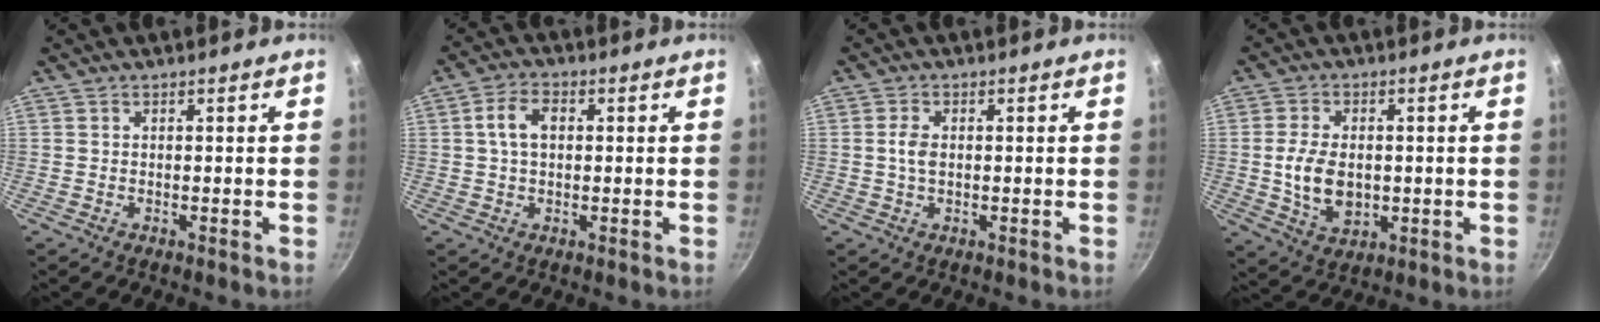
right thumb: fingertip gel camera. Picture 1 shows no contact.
{"total": 5.5, "force": [0.8, 3.6, 4.1], "torque": [-0.070, 0.011, 0.009]}
{"total": 2.8, "force": [0.1, 1.7, 2.2], "torque": [-0.045, 0.003, 0.002]}
{"total": 9.4, "force": [-0.2, 6.2, 7.1], "torque": [-0.123, -0.003, 0.002]}